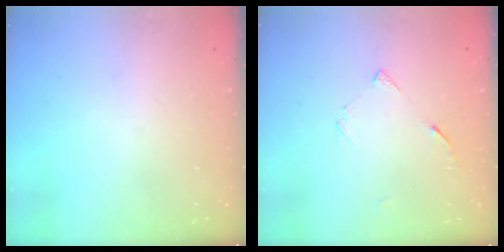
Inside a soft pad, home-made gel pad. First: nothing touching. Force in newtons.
{"total": 4.3, "press": 4.2, "slide": 0.6}